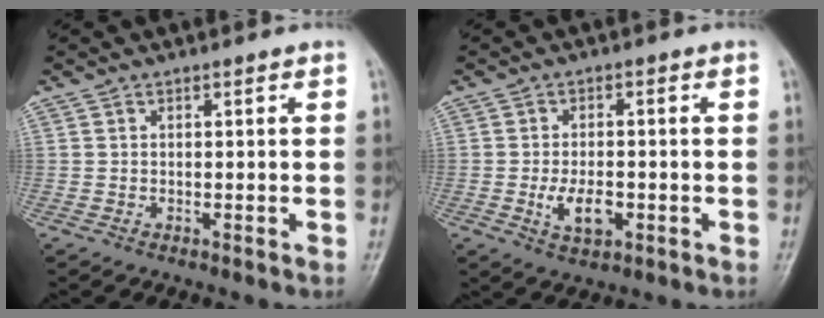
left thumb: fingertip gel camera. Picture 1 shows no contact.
{"total": 5.9, "force": [-1.7, 3.4, 4.6], "torque": [-0.076, 0.004, -0.026]}